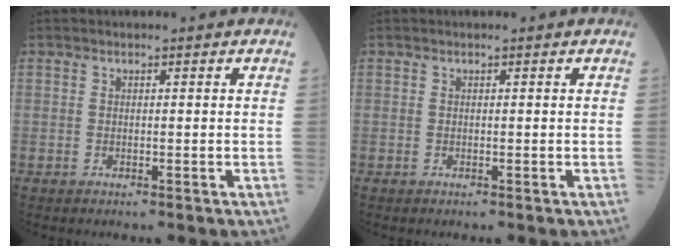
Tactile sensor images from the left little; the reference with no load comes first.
{"total": 0.0}